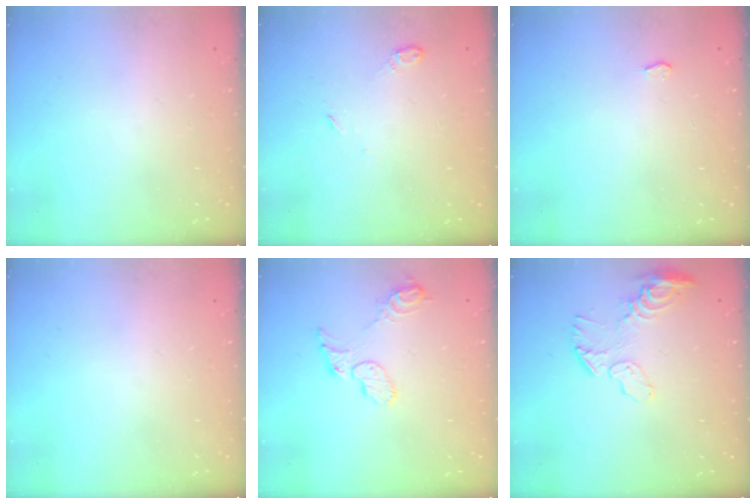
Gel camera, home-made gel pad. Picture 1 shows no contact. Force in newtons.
{"total": 3.8, "press": 3.8, "slide": 0.6}
{"total": 2.1, "press": 2.1, "slide": 0.2}
{"total": 0.0}
{"total": 7.7, "press": 7.7, "slide": 0.4}
{"total": 10.3, "press": 10.2, "slide": 1.1}